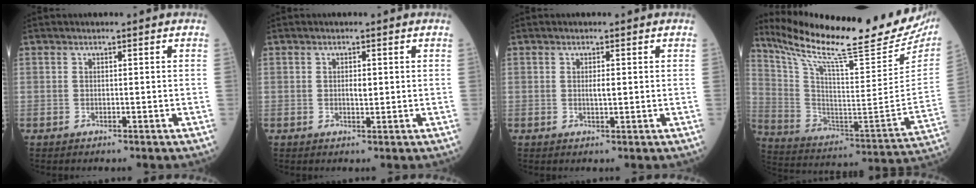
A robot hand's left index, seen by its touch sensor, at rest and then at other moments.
{"total": 1.4, "force": [0.2, 0.5, 1.2], "torque": [-0.022, 0.000, 0.005]}
{"total": 1.3, "force": [0.2, 0.2, 1.2], "torque": [-0.023, -0.001, 0.003]}
{"total": 29.4, "force": [24.8, 1.4, 15.7], "torque": [-0.279, -0.088, 0.362]}